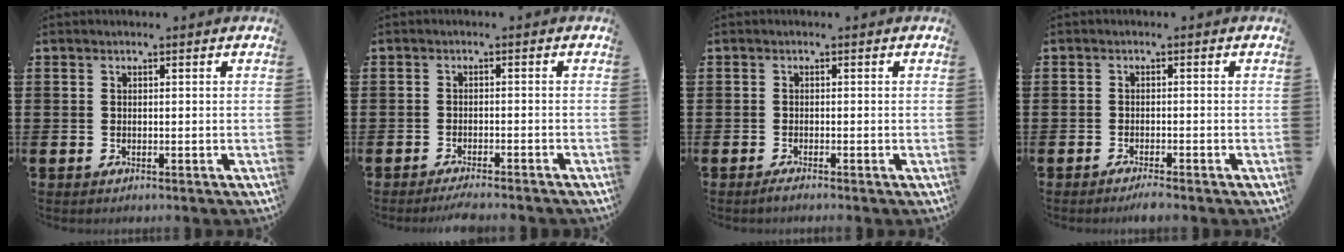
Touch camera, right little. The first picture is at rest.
{"total": 1.6, "force": [-1.5, -0.2, 0.6], "torque": [-0.009, 0.003, -0.027]}
{"total": 0.8, "force": [-0.6, -0.1, 0.6], "torque": [-0.010, -0.002, -0.011]}
{"total": 1.4, "force": [-1.2, 0.0, 0.6], "torque": [-0.011, 0.001, -0.024]}